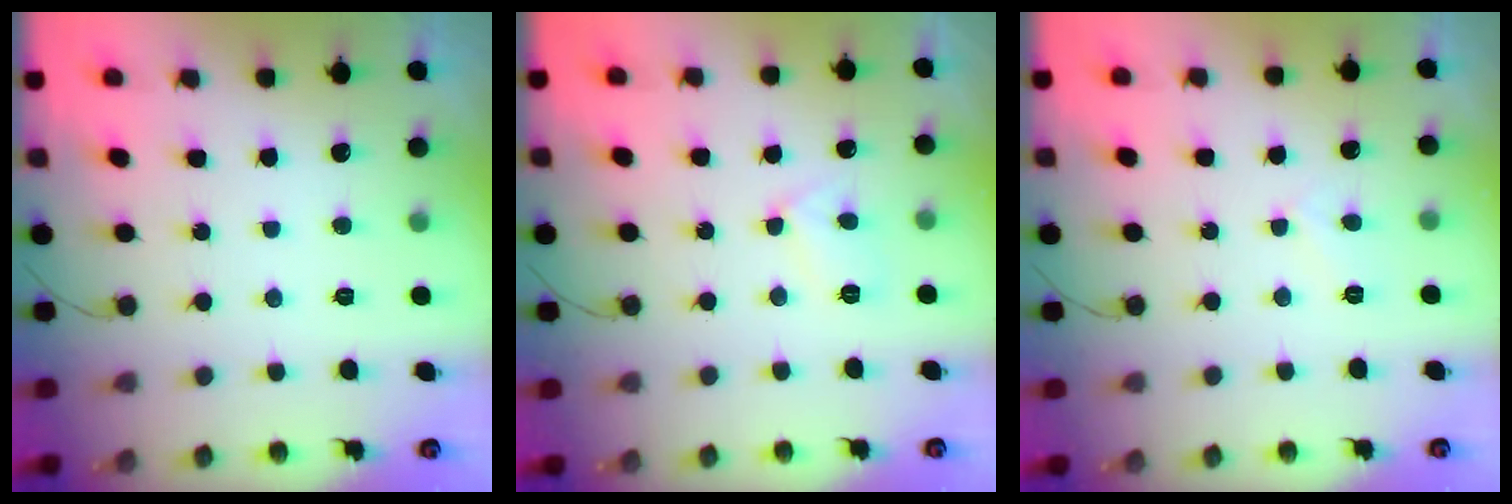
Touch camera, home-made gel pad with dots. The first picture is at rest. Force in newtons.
{"total": 5.6, "press": 5.5, "slide": 0.6}
{"total": 2.8, "press": 2.8, "slide": 0.3}